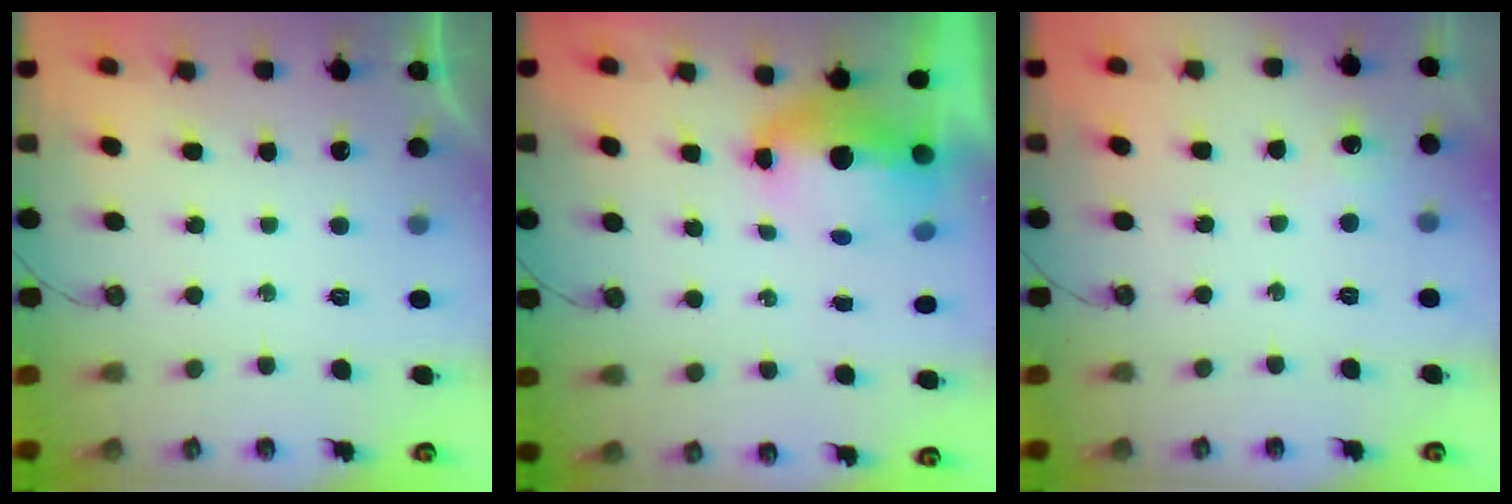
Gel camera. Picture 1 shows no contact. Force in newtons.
{"total": 7.0, "press": 6.9, "slide": 1.2}
{"total": 4.0, "press": 3.9, "slide": 0.6}